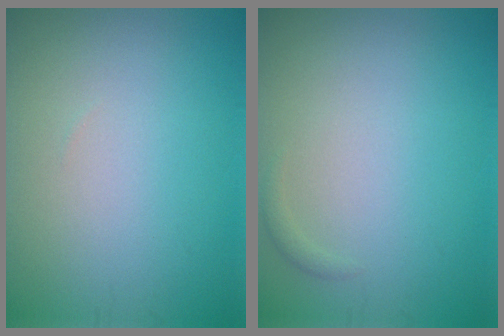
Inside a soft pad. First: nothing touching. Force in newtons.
{"total": 0.6, "press": 0.6, "slide": 0.0}